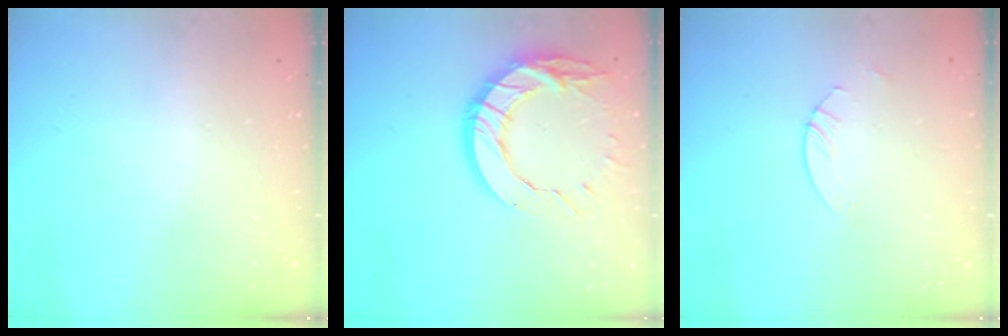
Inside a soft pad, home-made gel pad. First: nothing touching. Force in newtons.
{"total": 15.9, "press": 15.9, "slide": 1.3}
{"total": 2.7, "press": 2.7, "slide": 0.2}